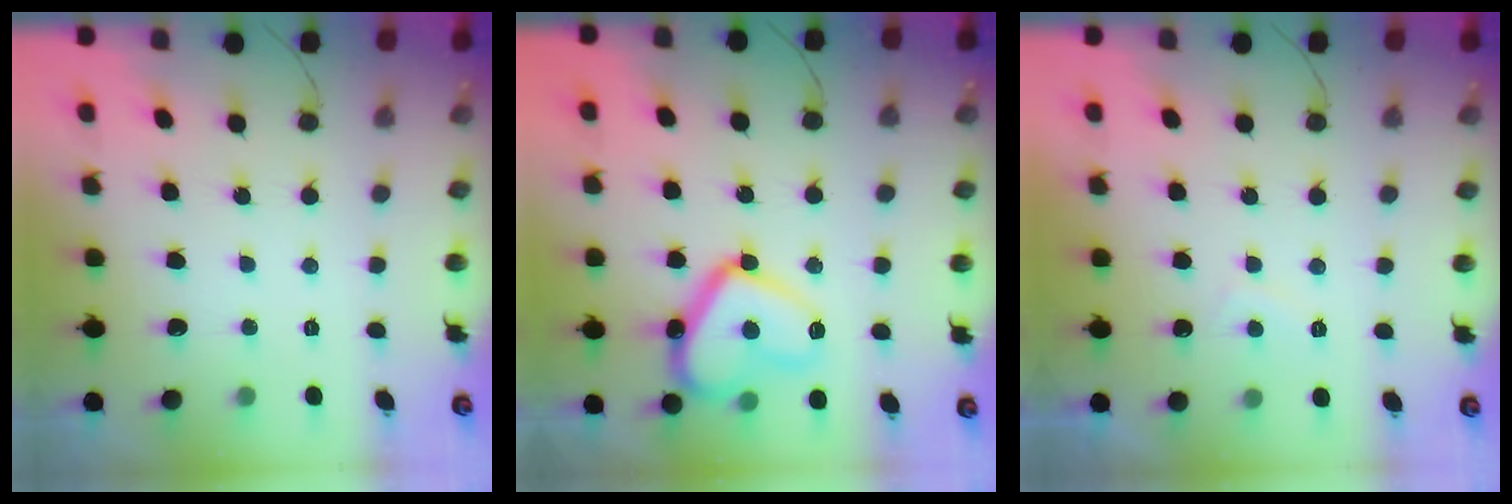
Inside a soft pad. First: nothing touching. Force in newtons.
{"total": 15.4, "press": 15.3, "slide": 1.4}
{"total": 1.8, "press": 1.6, "slide": 0.8}